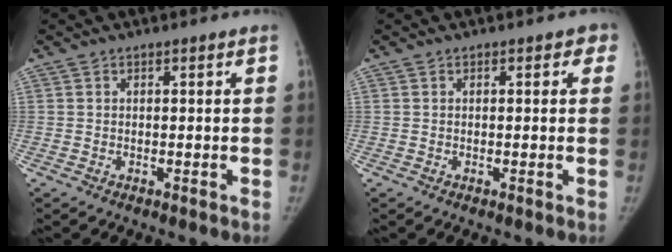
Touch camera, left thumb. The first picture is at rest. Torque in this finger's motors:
{"motor_torque": [-0.11, -0.02, 0.22, 0.13, -0.01]}